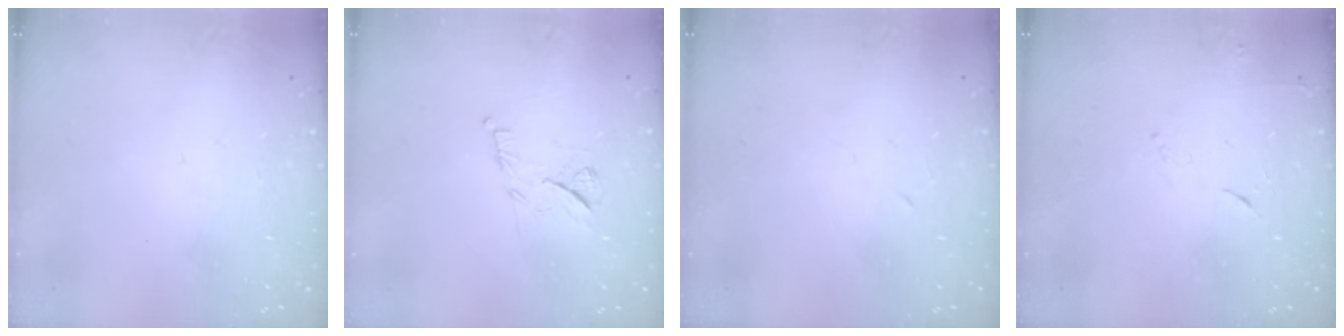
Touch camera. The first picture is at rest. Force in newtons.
{"total": 7.1, "press": 7.0, "slide": 1.0}
{"total": 2.7, "press": 2.5, "slide": 1.0}
{"total": 4.8, "press": 4.7, "slide": 0.8}